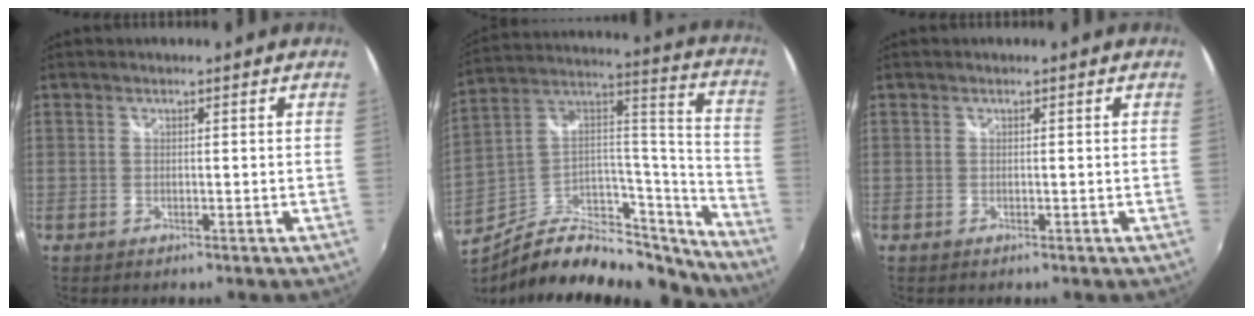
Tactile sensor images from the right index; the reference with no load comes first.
{"total": 24.2, "force": [-21.3, 7.9, 8.4], "torque": [-0.115, 0.053, -0.335]}
{"total": 0.0}